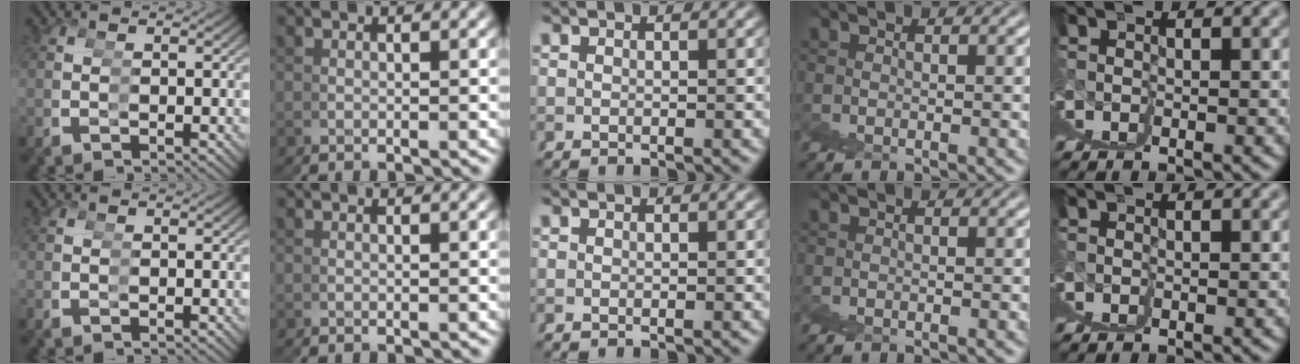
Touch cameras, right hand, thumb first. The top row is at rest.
{}